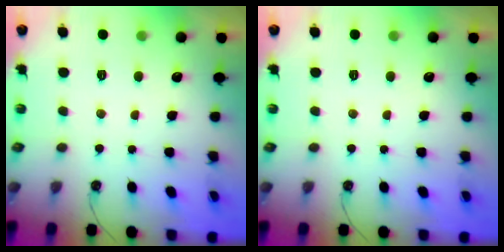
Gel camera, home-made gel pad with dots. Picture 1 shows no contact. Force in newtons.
{"total": 0.0}